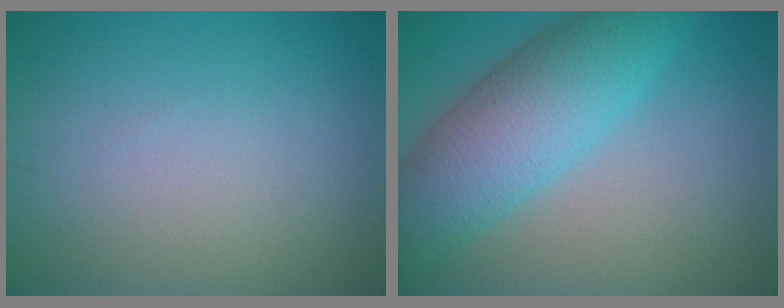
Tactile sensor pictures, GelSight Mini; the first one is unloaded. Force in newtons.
{"total": 8.2, "press": 8.2, "slide": 0.1}